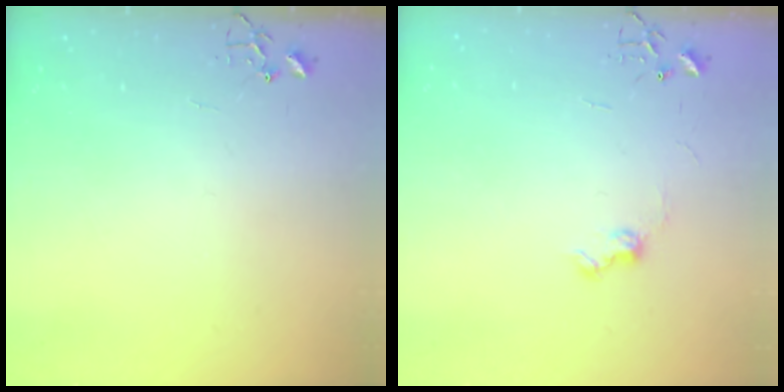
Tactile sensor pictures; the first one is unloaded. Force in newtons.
{"total": 7.2, "press": 7.2, "slide": 0.7}